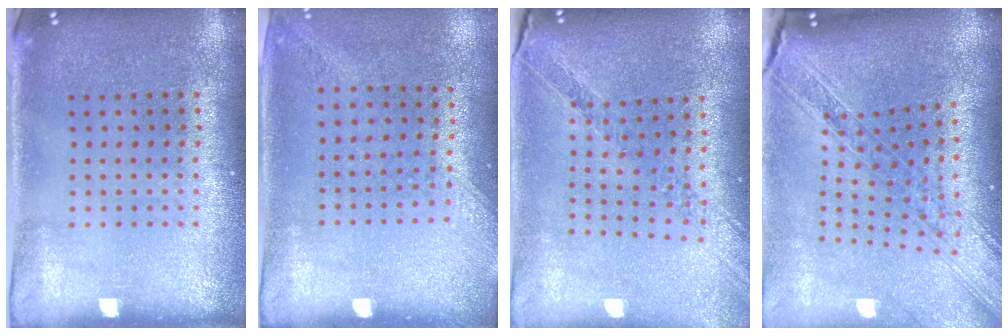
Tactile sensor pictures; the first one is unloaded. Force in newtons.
{"total": 1.4, "press": 1.1, "slide": 0.9}
{"total": 1.1, "press": 1.1, "slide": 0.1}
{"total": 2.3, "press": 1.9, "slide": 1.3}